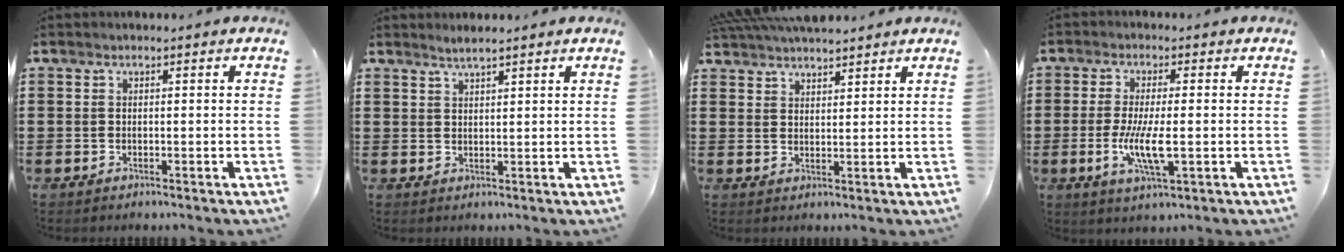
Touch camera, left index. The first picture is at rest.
{"total": 1.8, "force": [1.7, -0.1, 0.6], "torque": [-0.014, 0.002, 0.032]}
{"total": 4.1, "force": [4.1, 0.4, 0.5], "torque": [-0.022, -0.011, 0.076]}
{"total": 6.9, "force": [-1.2, 1.7, 6.6], "torque": [-0.140, -0.011, -0.027]}